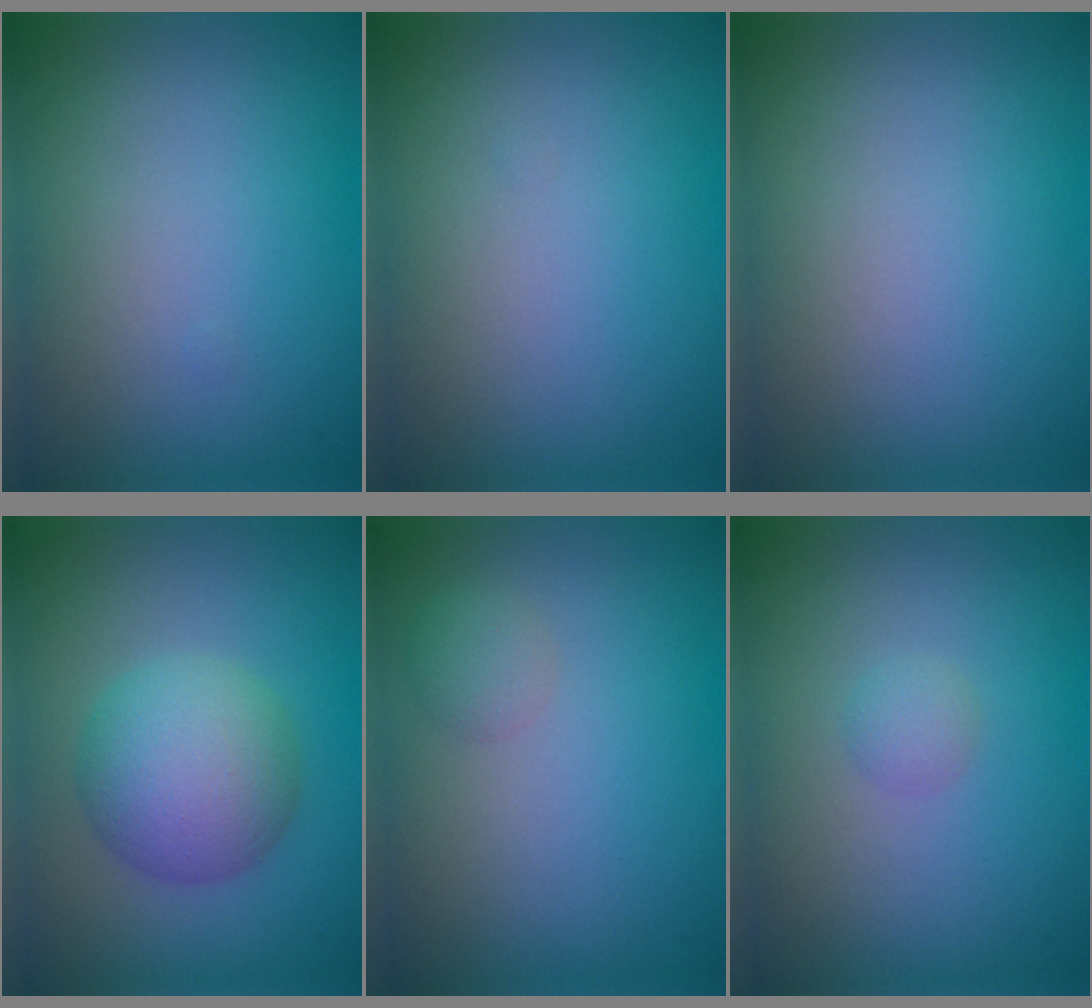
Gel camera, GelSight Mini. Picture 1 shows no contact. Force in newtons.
{"total": 0.0}
{"total": 0.0}
{"total": 6.3, "press": 6.3, "slide": 0.1}
{"total": 1.4, "press": 1.4, "slide": 0.0}
{"total": 1.0, "press": 1.0, "slide": 0.1}